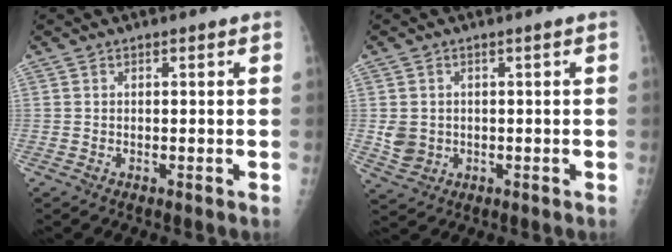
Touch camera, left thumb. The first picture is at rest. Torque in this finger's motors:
{"motor_torque": [0.54, 0.44, 0.02, -0.20, 0.06]}